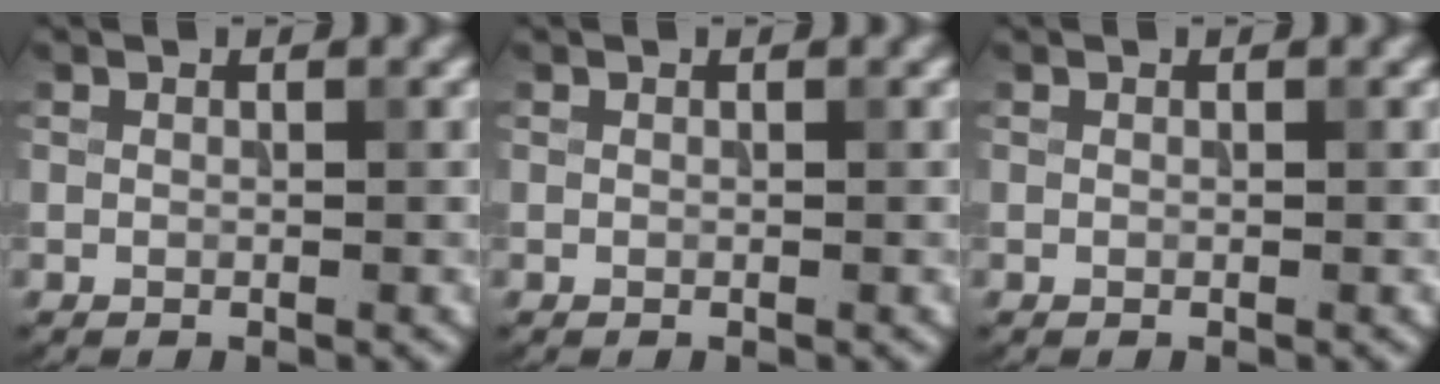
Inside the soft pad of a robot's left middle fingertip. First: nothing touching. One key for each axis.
{"total": 0.0}
{"total": 0.0}